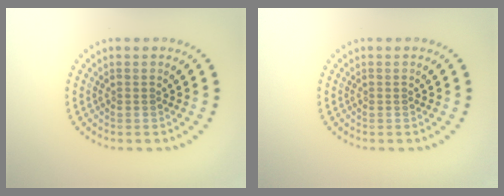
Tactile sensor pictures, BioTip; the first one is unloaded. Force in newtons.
{"total": 0.0}